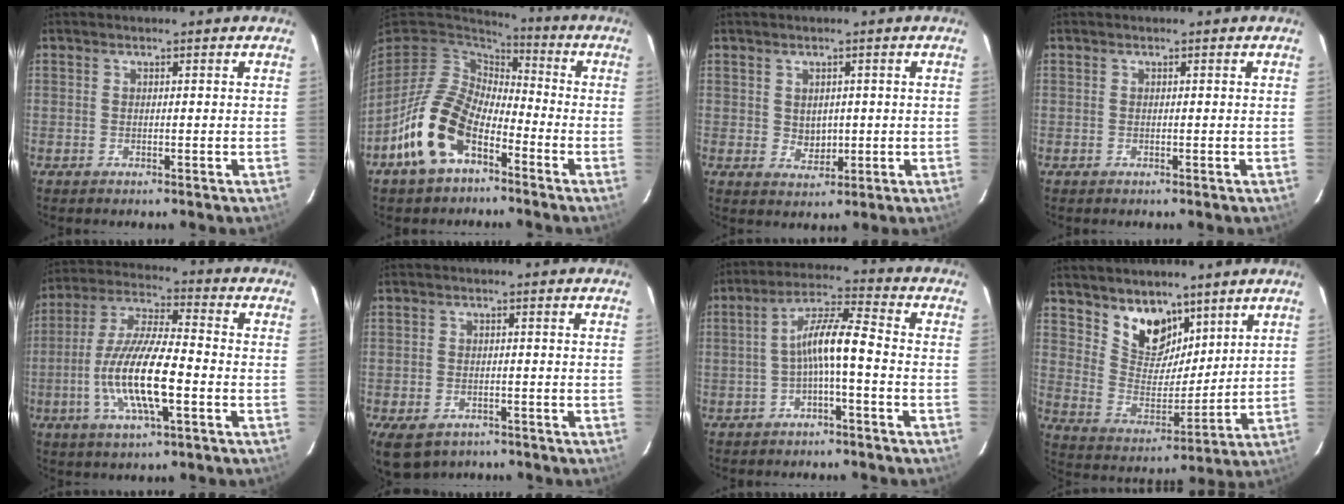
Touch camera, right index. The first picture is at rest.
{"total": 15.4, "force": [-7.6, 8.8, 10.0], "torque": [-0.214, -0.004, -0.146]}
{"total": 3.3, "force": [0.4, 2.9, 1.6], "torque": [-0.025, -0.001, 0.014]}
{"total": 0.0}
{"total": 14.9, "force": [-4.2, 3.4, 13.9], "torque": [-0.281, -0.009, -0.081]}
{"total": 8.3, "force": [-5.3, 5.2, 3.8], "torque": [-0.090, -0.017, -0.077]}
{"total": 7.1, "force": [-2.1, 0.7, 6.8], "torque": [-0.145, 0.019, -0.039]}
{"total": 10.9, "force": [7.7, 6.3, 4.5], "torque": [-0.082, -0.001, 0.149]}